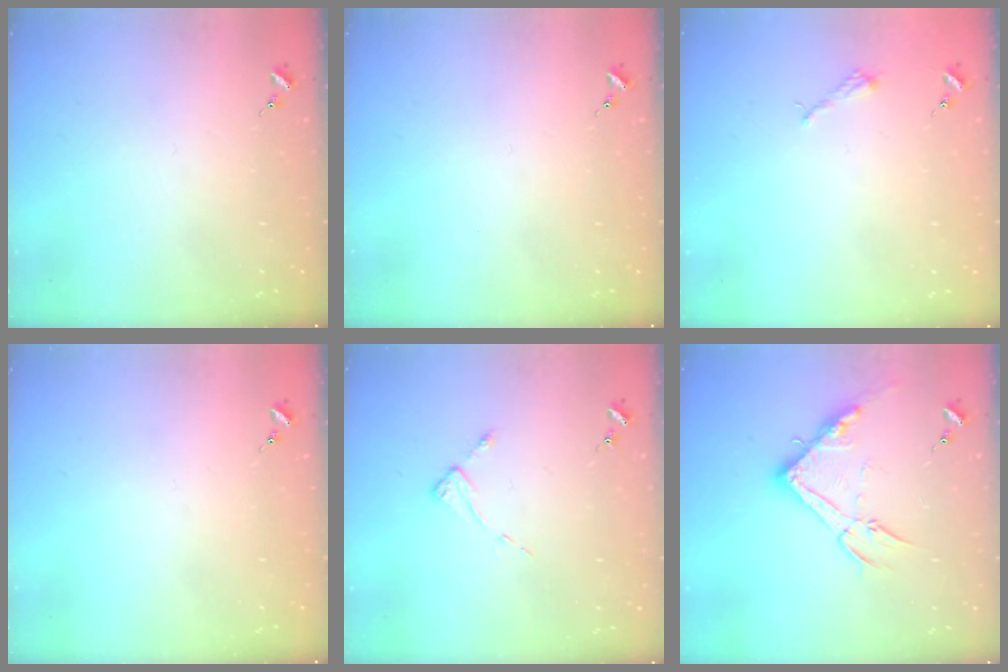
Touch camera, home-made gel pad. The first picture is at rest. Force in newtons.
{"total": 0.0}
{"total": 2.2, "press": 2.2, "slide": 0.3}
{"total": 0.0}
{"total": 2.6, "press": 2.6, "slide": 0.4}
{"total": 16.1, "press": 16.1, "slide": 0.6}